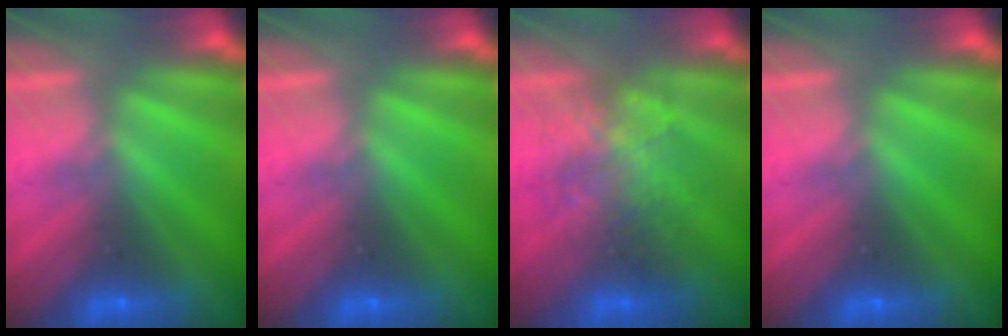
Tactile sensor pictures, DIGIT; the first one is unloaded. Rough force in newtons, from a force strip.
{"total": 0.0}
{"total": 2.2}
{"total": 0.0}